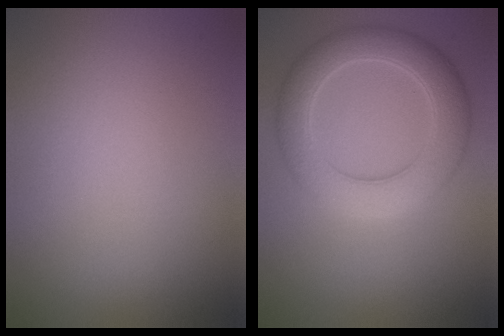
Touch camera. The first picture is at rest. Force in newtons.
{"total": 5.8, "press": 5.8, "slide": 0.3}